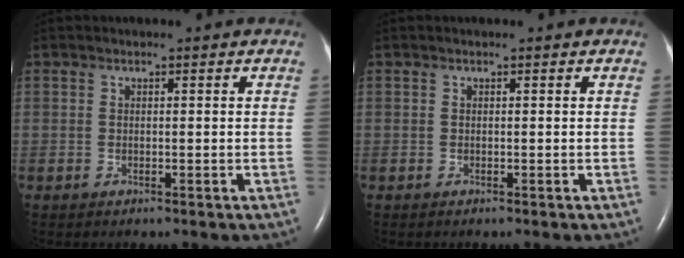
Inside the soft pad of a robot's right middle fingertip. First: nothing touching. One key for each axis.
{"total": 0.0}